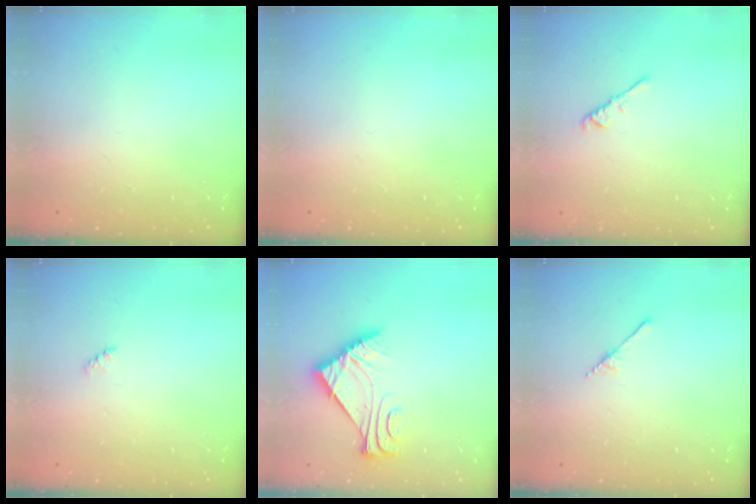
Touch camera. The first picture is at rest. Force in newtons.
{"total": 0.0}
{"total": 2.4, "press": 2.3, "slide": 0.6}
{"total": 2.3, "press": 2.2, "slide": 0.5}
{"total": 7.4, "press": 7.4, "slide": 0.8}
{"total": 1.7, "press": 1.7, "slide": 0.1}